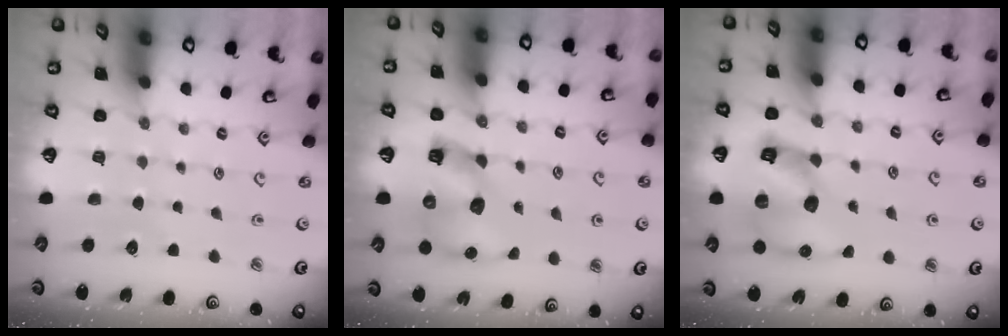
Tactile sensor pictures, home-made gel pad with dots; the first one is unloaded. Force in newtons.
{"total": 10.6, "press": 10.5, "slide": 1.3}
{"total": 14.6, "press": 14.4, "slide": 2.2}